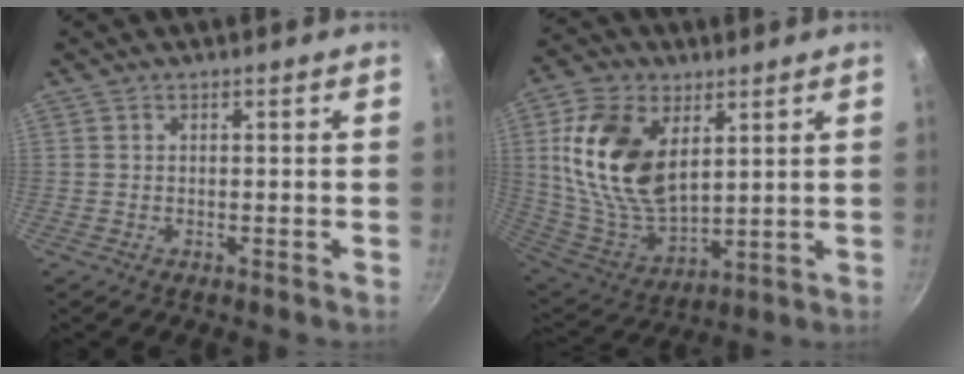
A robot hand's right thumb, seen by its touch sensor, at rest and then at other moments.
{"total": 19.4, "force": [5.7, 11.6, 14.4], "torque": [-0.261, -0.029, 0.121]}